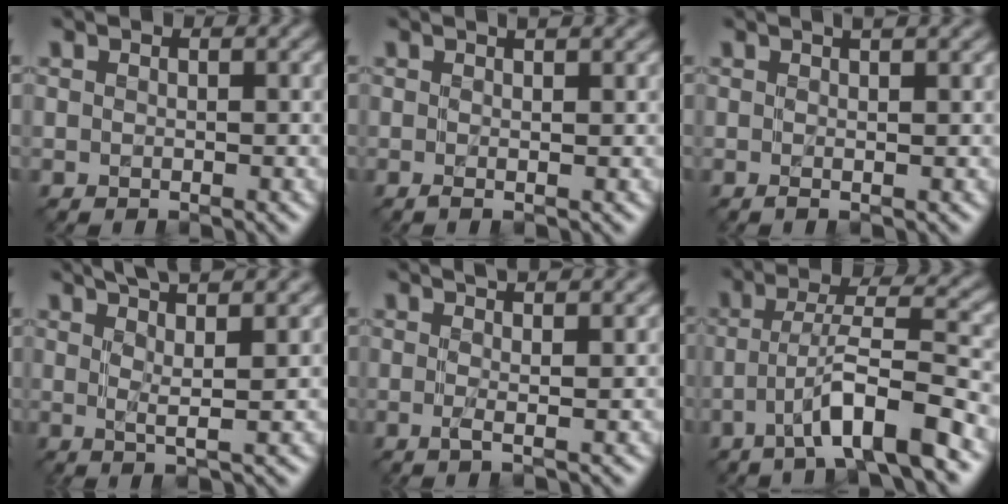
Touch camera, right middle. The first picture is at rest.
{"total": 2.3, "force": [0.5, 0.7, 2.1], "torque": [-0.024, 0.003, -0.006]}
{"total": 2.7, "force": [0.8, 0.9, 2.4], "torque": [-0.024, 0.006, -0.010]}
{"total": 6.1, "force": [3.4, 1.2, 4.9], "torque": [-0.069, 0.014, 0.035]}
{"total": 4.6, "force": [1.9, 1.4, 3.9], "torque": [-0.047, 0.017, -0.003]}
{"total": 6.8, "force": [-3.3, 0.9, 5.9], "torque": [-0.104, 0.012, -0.061]}